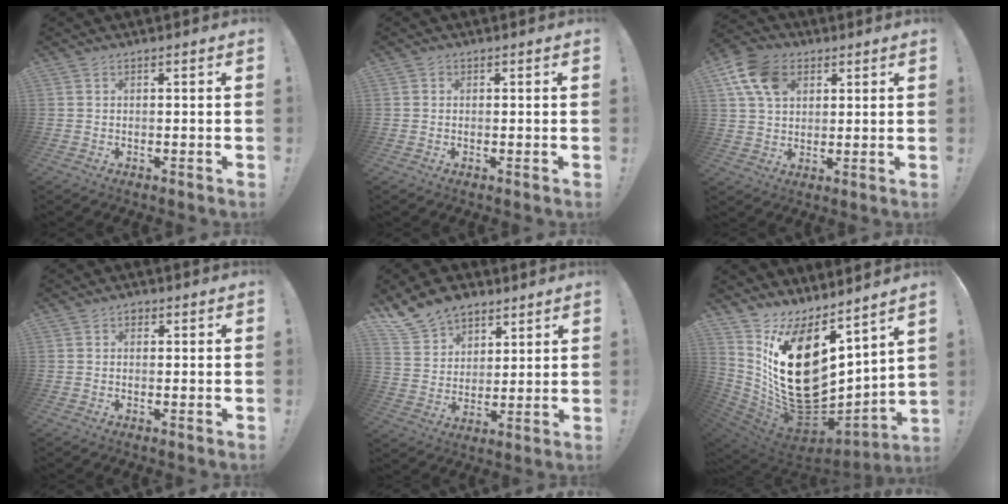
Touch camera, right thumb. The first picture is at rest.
{"total": 0.5, "force": [0.0, 0.5, 0.1], "torque": [0.006, -0.001, -0.003]}
{"total": 12.9, "force": [5.3, 9.2, 7.2], "torque": [-0.128, -0.009, 0.105]}
{"total": 1.2, "force": [0.2, 1.0, 0.6], "torque": [-0.003, 0.001, 0.001]}
{"total": 12.5, "force": [9.5, 7.5, 2.9], "torque": [-0.056, -0.069, 0.186]}
{"total": 25.1, "force": [3.4, 15.8, 19.2], "torque": [-0.345, -0.029, 0.096]}